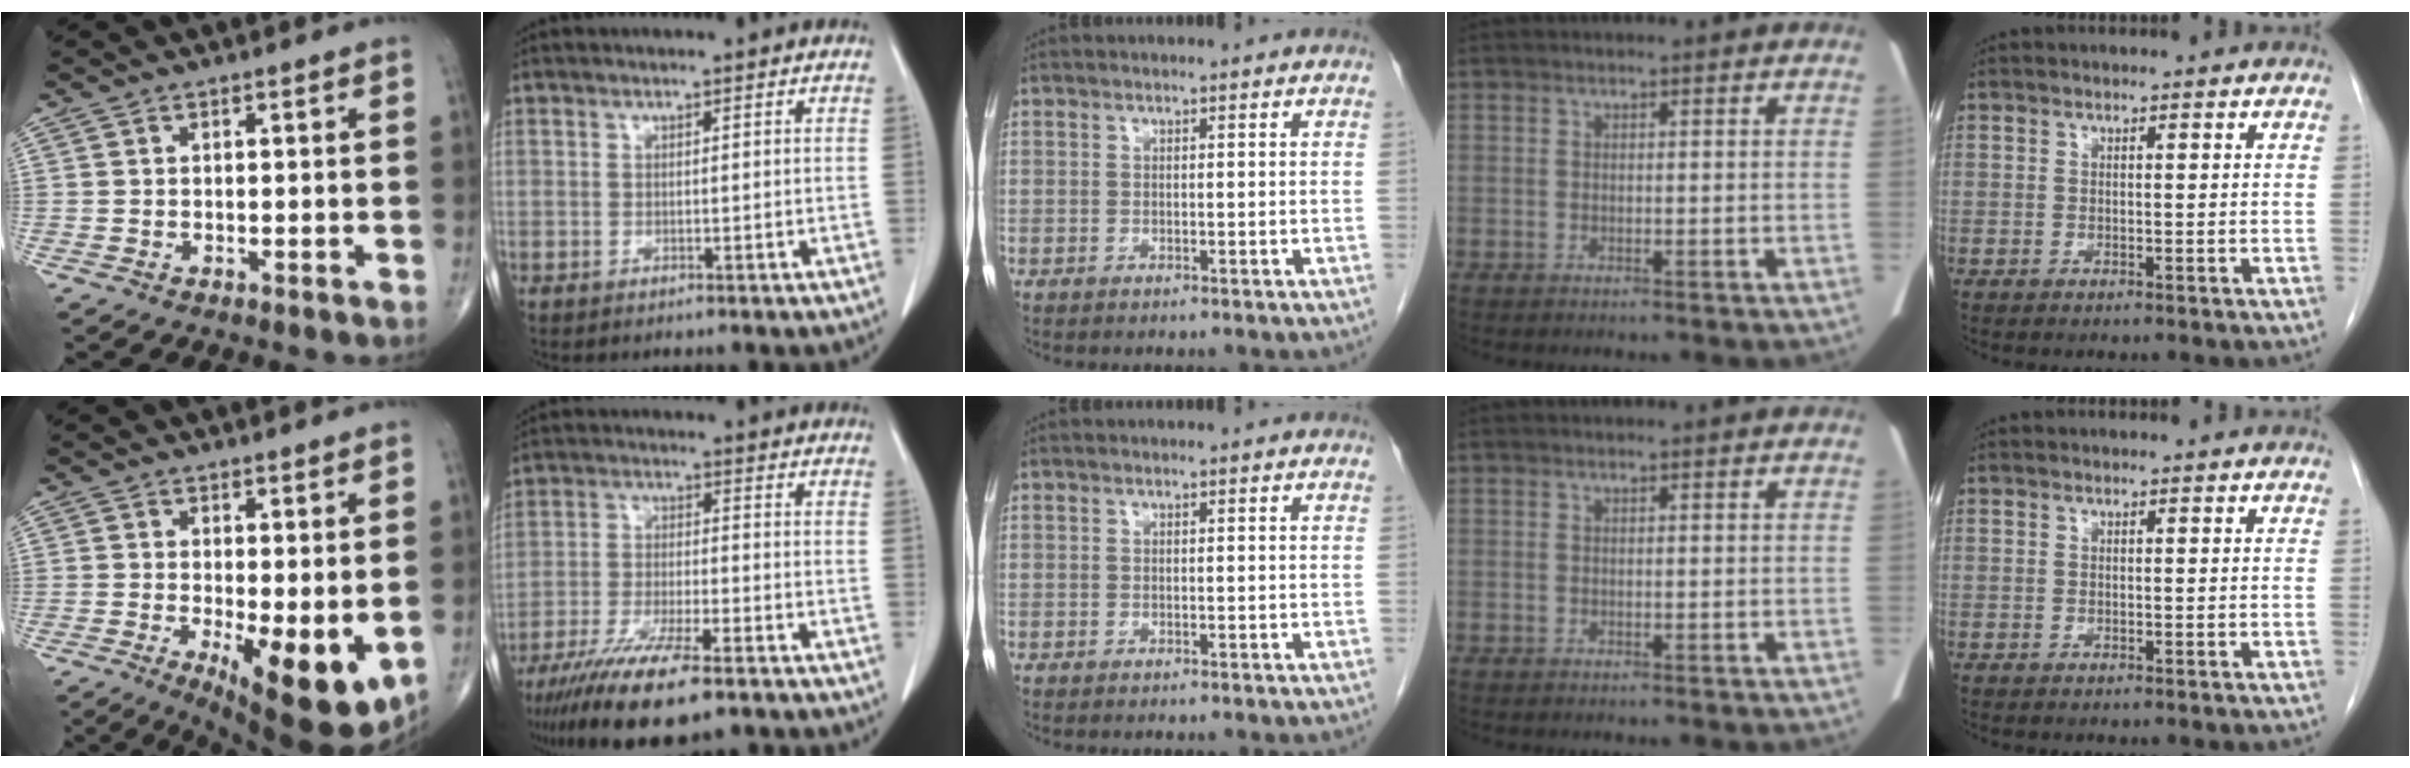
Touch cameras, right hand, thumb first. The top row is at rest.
{"thumb": {"total": 12.6, "force": [-2.5, 4.5, 11.5], "torque": [-0.161, -0.029, -0.023]}, "index": {"total": 14.4, "force": [-10.4, 2.4, 9.6], "torque": [-0.180, -0.036, -0.176]}}